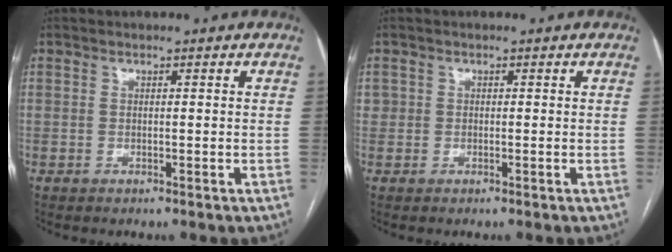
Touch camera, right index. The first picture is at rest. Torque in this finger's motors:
{"motor_torque": [0.05, 0.06, 0.04, 0.01]}